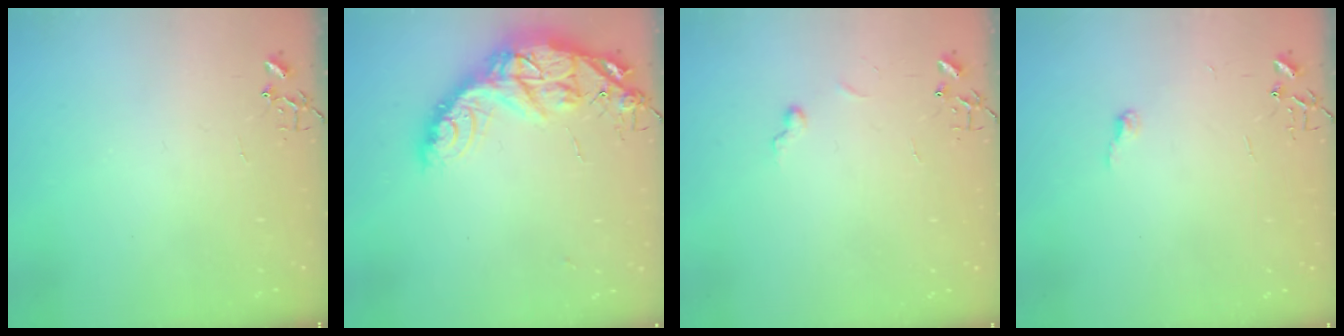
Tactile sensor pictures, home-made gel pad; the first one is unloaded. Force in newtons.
{"total": 17.5, "press": 17.4, "slide": 1.4}
{"total": 4.3, "press": 4.3, "slide": 0.6}
{"total": 4.4, "press": 4.4, "slide": 0.4}